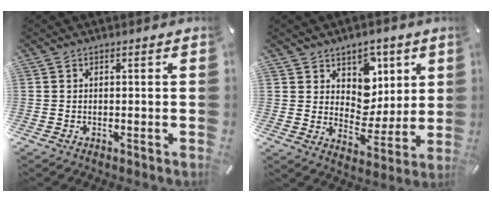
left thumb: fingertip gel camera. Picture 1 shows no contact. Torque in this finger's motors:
{"motor_torque": [1.23, 1.44, 0.50, -0.93, 0.10]}